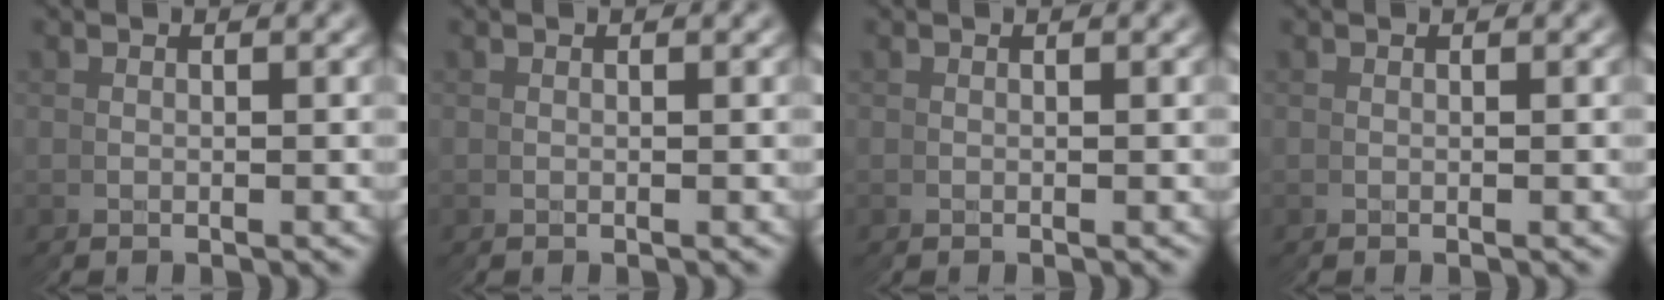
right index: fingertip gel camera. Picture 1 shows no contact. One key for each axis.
{"total": 0.0}
{"total": 0.0}
{"total": 0.0}